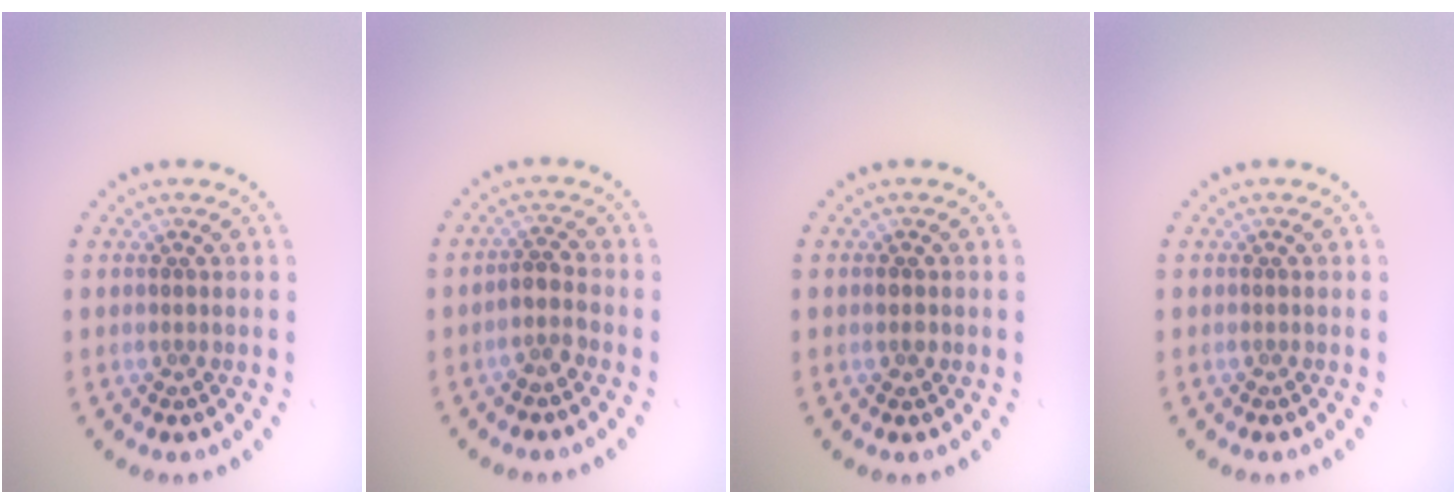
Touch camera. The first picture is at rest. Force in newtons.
{"total": 2.0, "press": 1.5, "slide": 1.3}
{"total": 1.0, "press": 1.0, "slide": 0.1}
{"total": 0.0}